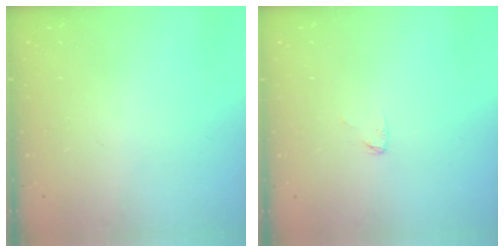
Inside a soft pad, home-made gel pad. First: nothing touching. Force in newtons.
{"total": 3.1, "press": 3.1, "slide": 0.2}